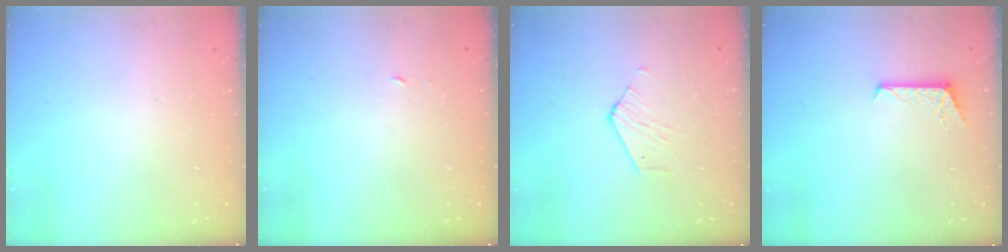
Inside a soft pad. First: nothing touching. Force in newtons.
{"total": 1.8, "press": 1.8, "slide": 0.1}
{"total": 2.4, "press": 2.4, "slide": 0.2}
{"total": 6.1, "press": 6.1, "slide": 0.6}